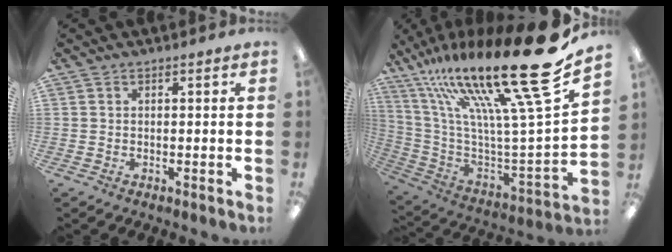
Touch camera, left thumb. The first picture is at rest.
{"total": 29.5, "force": [19.5, 4.7, 21.7], "torque": [-0.340, -0.157, 0.321]}